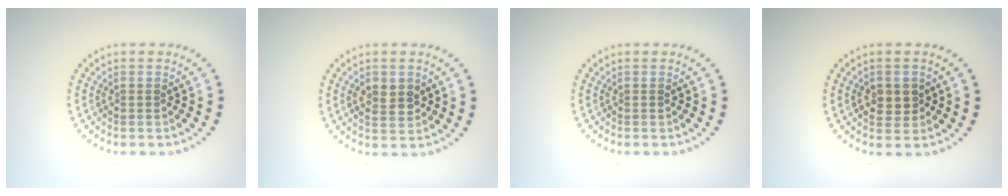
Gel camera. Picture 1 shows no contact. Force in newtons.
{"total": 2.4, "press": 2.4, "slide": 0.2}
{"total": 0.0}
{"total": 2.4, "press": 2.4, "slide": 0.3}